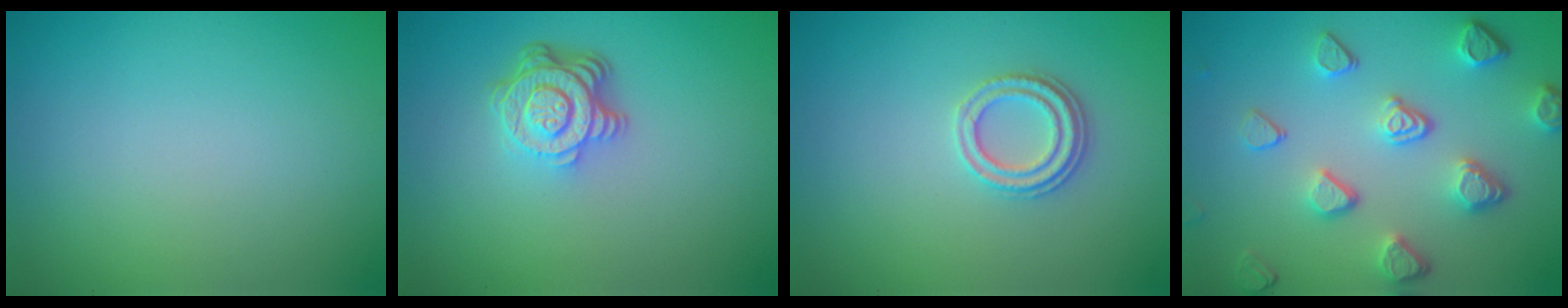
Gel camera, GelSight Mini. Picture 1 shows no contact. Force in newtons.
{"total": 4.7, "press": 3.4, "slide": 3.3}
{"total": 2.3, "press": 2.1, "slide": 1.0}
{"total": 5.1, "press": 3.9, "slide": 3.2}